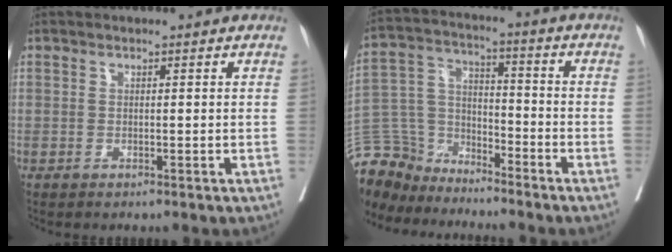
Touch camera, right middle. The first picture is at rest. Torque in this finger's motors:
{"motor_torque": [0.93, -1.00, 0.49, 0.00]}